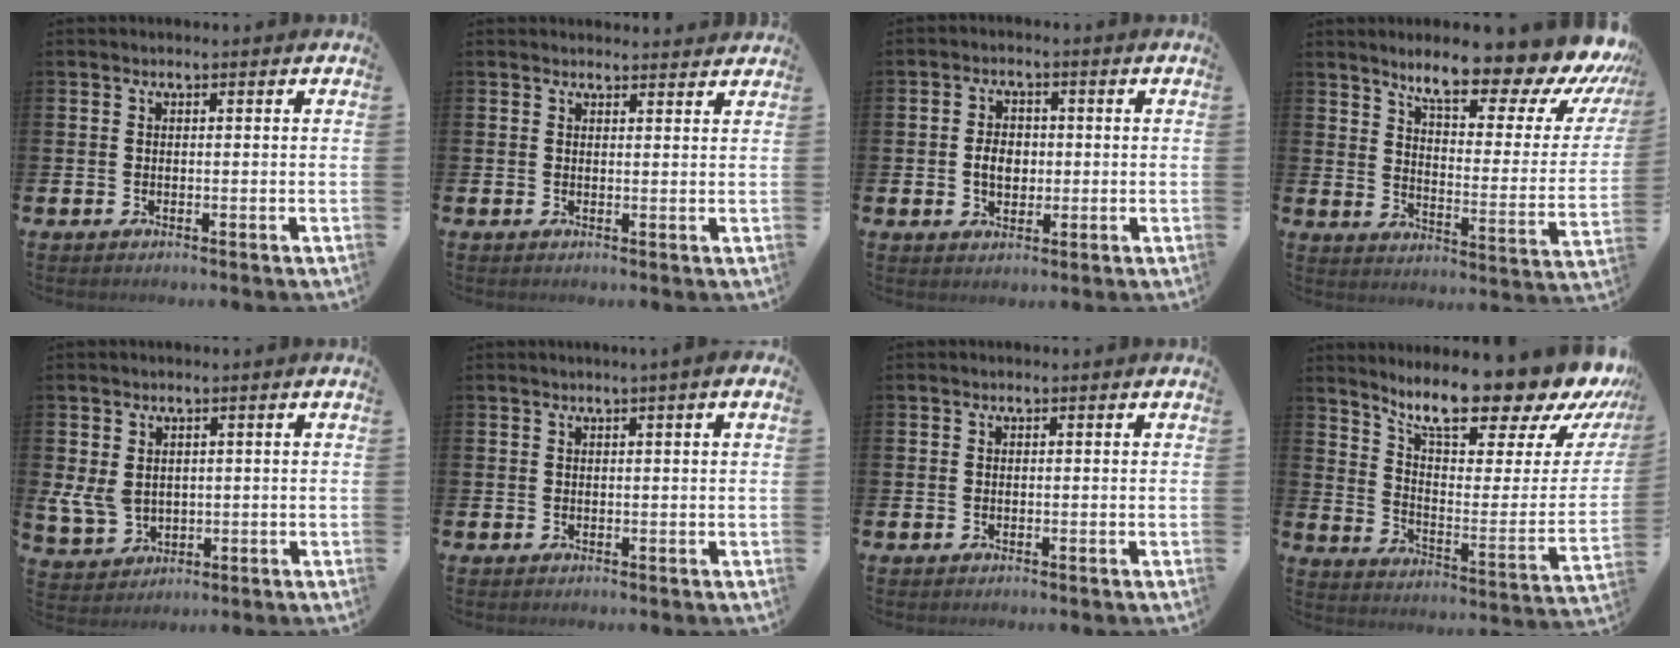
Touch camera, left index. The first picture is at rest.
{"total": 1.8, "force": [1.8, 0.1, -0.1], "torque": [0.012, -0.012, 0.030]}
{"total": 3.6, "force": [-0.2, 2.8, 2.3], "torque": [-0.033, 0.004, -0.010]}
{"total": 12.1, "force": [9.9, 3.3, 6.1], "torque": [-0.107, -0.076, 0.158]}
{"total": 3.9, "force": [1.4, 3.2, 1.8], "torque": [-0.038, 0.001, 0.026]}
{"total": 1.1, "force": [0.6, -0.3, 0.8], "torque": [-0.008, -0.003, 0.009]}
{"total": 0.0}
{"total": 12.8, "force": [11.3, 2.9, 5.1], "torque": [-0.098, -0.098, 0.184]}